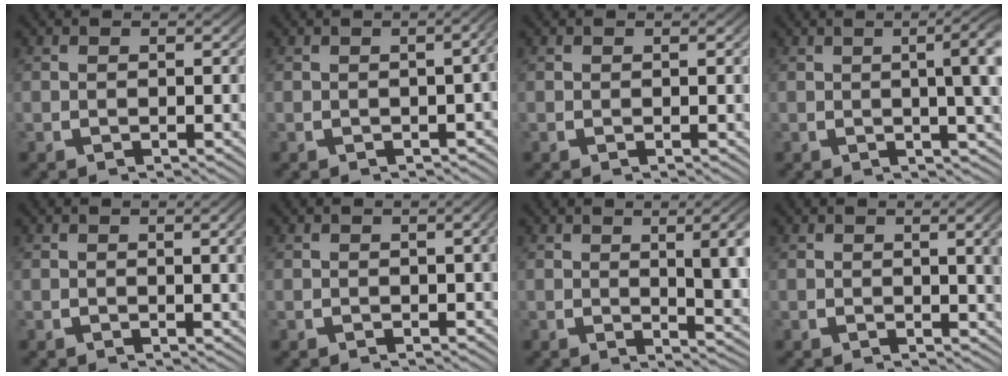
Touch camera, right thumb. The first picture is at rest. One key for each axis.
{"total": 3.2, "fx": -0.6, "fy": 1.1, "fz": 3.0, "tx": -0.031, "ty": 0.009, "tz": -0.009}
{"total": 0.0}
{"total": 8.2, "fx": 1.9, "fy": 3.0, "fz": 7.3, "tx": -0.071, "ty": 0.021, "tz": 0.018}
{"total": 2.1, "fx": 0.4, "fy": 0.2, "fz": 2.1, "tx": -0.022, "ty": 0.000, "tz": 0.007}
{"total": 1.2, "fx": -0.1, "fy": 0.3, "fz": 1.1, "tx": -0.012, "ty": -0.001, "tz": 0.002}
{"total": 6.9, "fx": 0.5, "fy": 2.7, "fz": 6.3, "tx": -0.073, "ty": -0.006, "tz": 0.013}
{"total": 2.8, "fx": 0.6, "fy": 0.6, "fz": 2.7, "tx": -0.027, "ty": -0.002, "tz": 0.011}